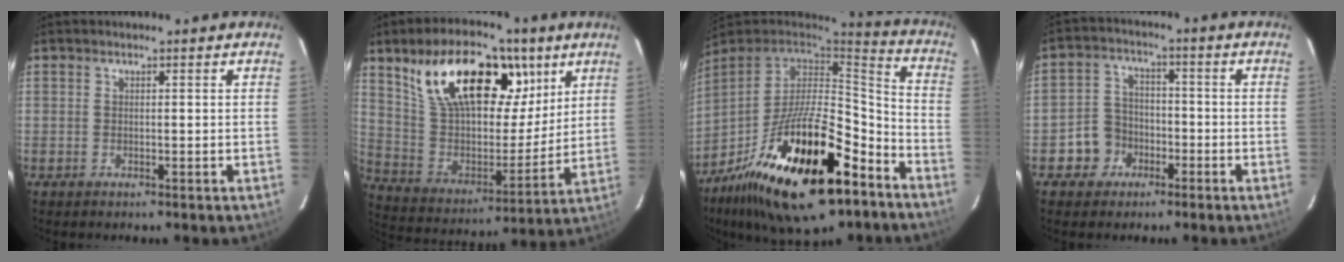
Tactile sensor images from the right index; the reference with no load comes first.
{"total": 24.9, "force": [12.6, 12.8, 17.2], "torque": [-0.315, 0.034, 0.230]}
{"total": 29.2, "force": [-16.2, 11.2, 21.5], "torque": [-0.394, -0.019, -0.256]}
{"total": 6.4, "force": [-3.2, 5.4, 1.2], "torque": [-0.036, 0.026, -0.050]}